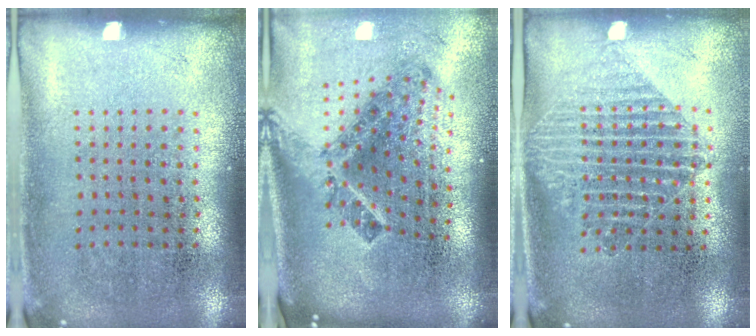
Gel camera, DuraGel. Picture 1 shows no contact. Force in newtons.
{"total": 2.4, "press": 1.5, "slide": 1.9}
{"total": 1.5, "press": 1.3, "slide": 0.8}